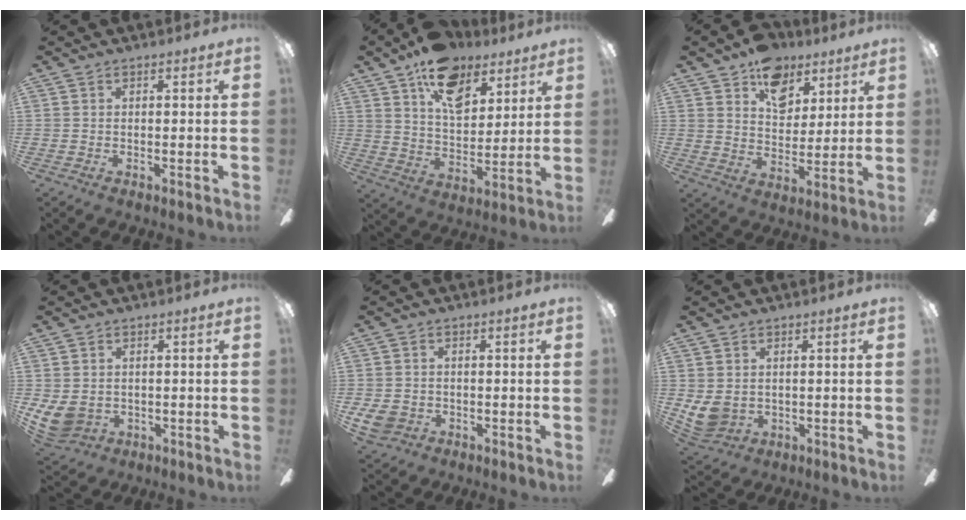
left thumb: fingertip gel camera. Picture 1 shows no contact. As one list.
[{"total": 16.2, "force": [10.2, 9.0, 8.8], "torque": [-0.135, -0.044, 0.182]}, {"total": 12.5, "force": [7.9, 8.2, 5.2], "torque": [-0.070, -0.039, 0.145]}, {"total": 6.3, "force": [0.0, 5.3, 3.3], "torque": [-0.089, -0.003, 0.000]}, {"total": 5.0, "force": [-1.6, 4.2, 2.3], "torque": [-0.066, 0.010, -0.031]}, {"total": 6.1, "force": [1.2, 5.1, 3.2], "torque": [-0.081, -0.007, 0.022]}]